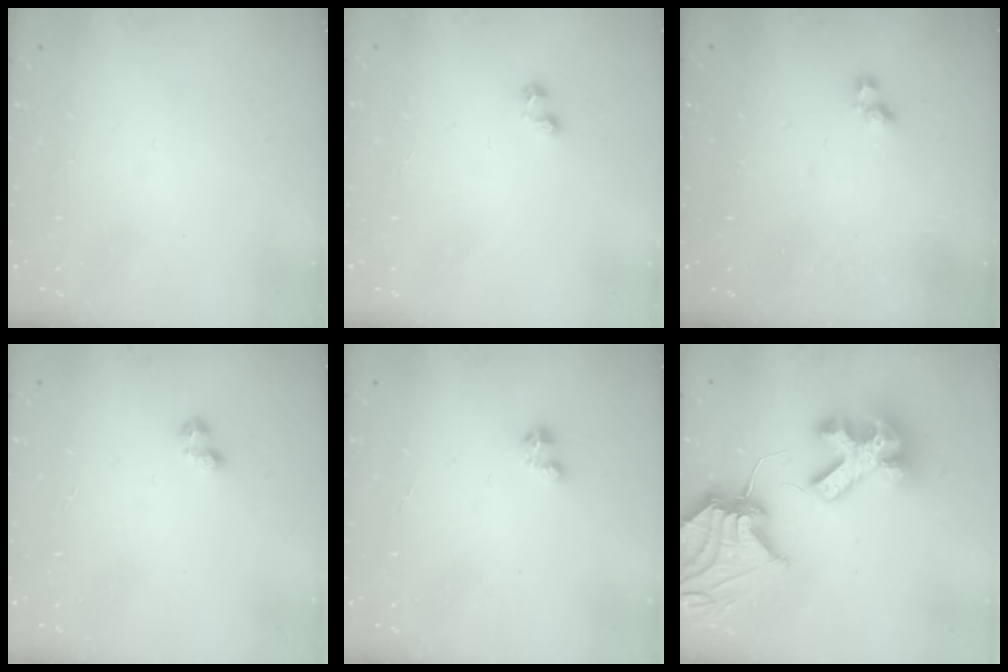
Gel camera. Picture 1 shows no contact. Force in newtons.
{"total": 1.6, "press": 1.4, "slide": 0.6}
{"total": 1.9, "press": 1.9, "slide": 0.4}
{"total": 2.0, "press": 2.0, "slide": 0.2}
{"total": 3.0, "press": 3.0, "slide": 0.3}
{"total": 19.4, "press": 19.2, "slide": 2.5}